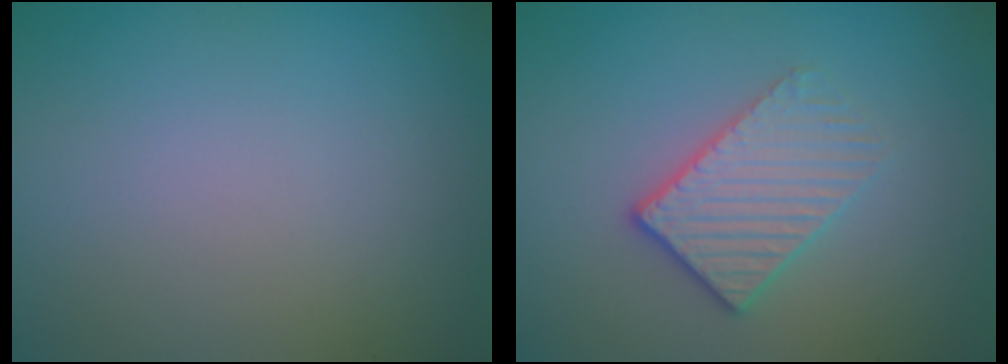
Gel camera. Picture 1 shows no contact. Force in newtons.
{"total": 3.2, "press": 2.8, "slide": 1.5}